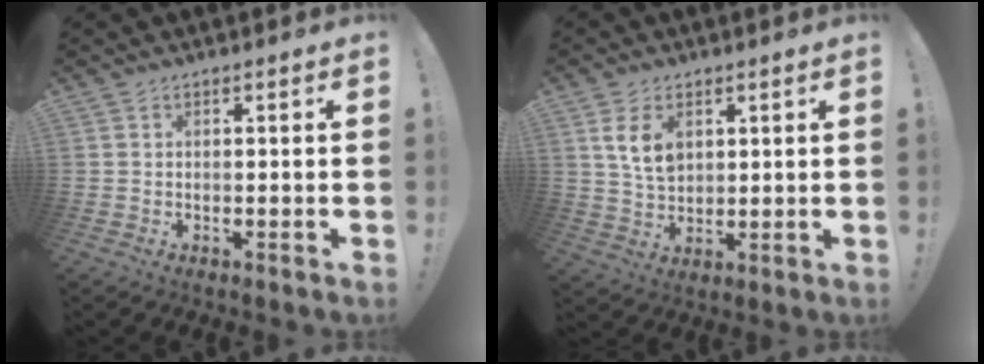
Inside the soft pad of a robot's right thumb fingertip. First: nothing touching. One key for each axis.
{"total": 8.1, "fx": 3.2, "fy": 5.2, "fz": 5.2, "tx": -0.091, "ty": -0.008, "tz": 0.061}